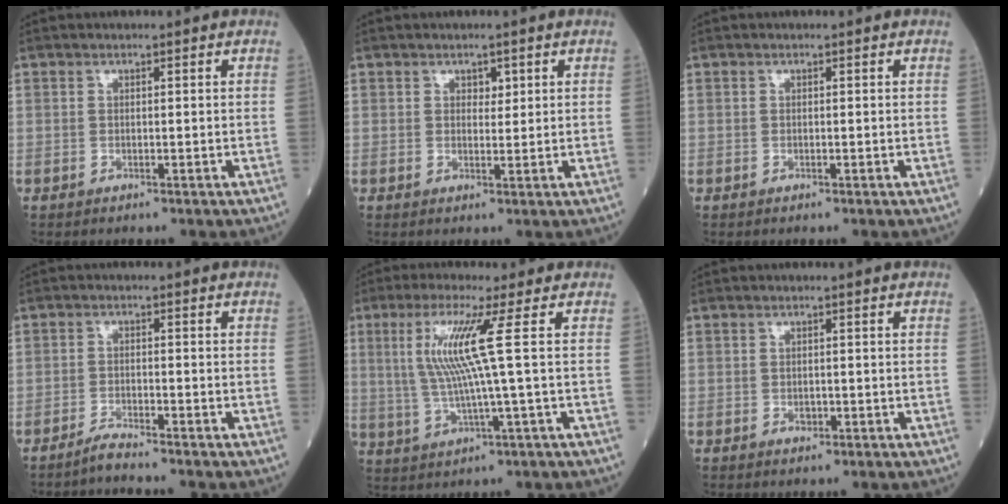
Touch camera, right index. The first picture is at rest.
{"total": 1.6, "force": [0.8, 1.0, 1.0], "torque": [-0.010, -0.002, 0.012]}
{"total": 0.0}
{"total": 2.5, "force": [-2.4, -0.6, 0.5], "torque": [-0.013, -0.010, -0.048]}
{"total": 8.4, "force": [1.8, -1.6, 8.1], "torque": [-0.170, 0.003, 0.040]}
{"total": 1.0, "force": [-0.4, 0.7, 0.7], "torque": [-0.012, 0.000, -0.004]}